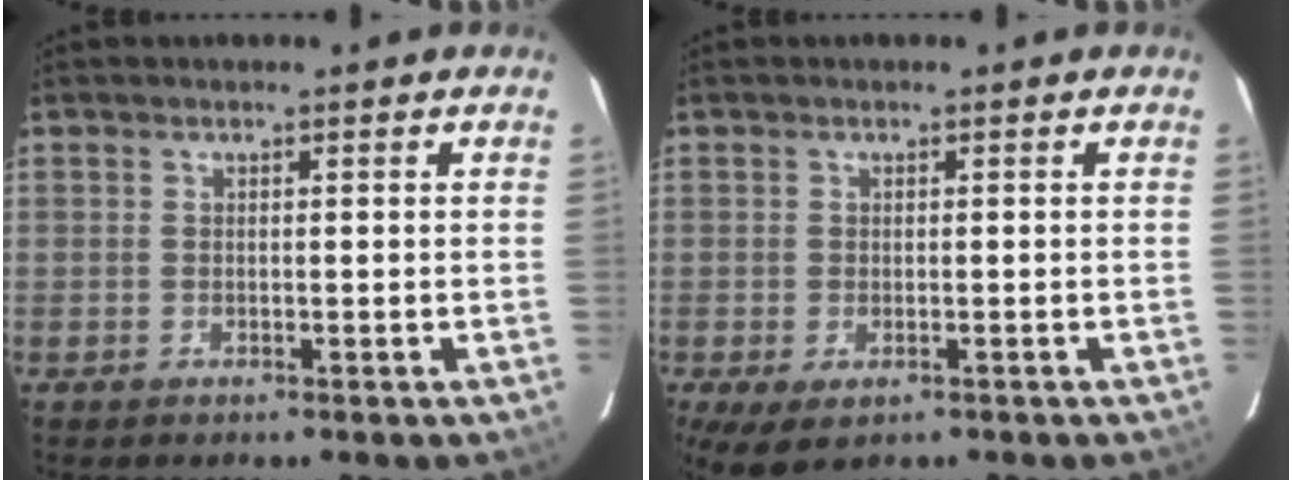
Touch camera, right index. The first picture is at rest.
{"total": 5.5, "force": [-2.6, 2.9, 3.8], "torque": [-0.073, -0.024, -0.036]}